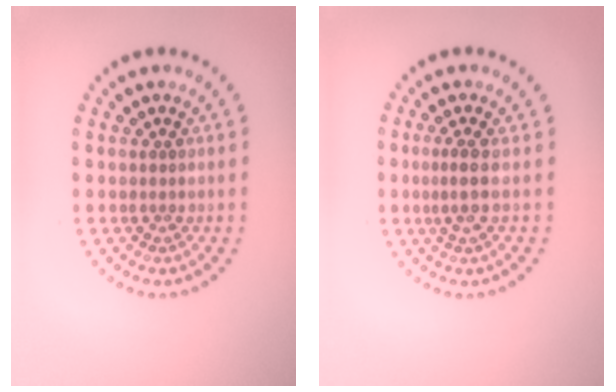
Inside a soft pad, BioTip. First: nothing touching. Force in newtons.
{"total": 2.0, "press": 1.4, "slide": 1.4}